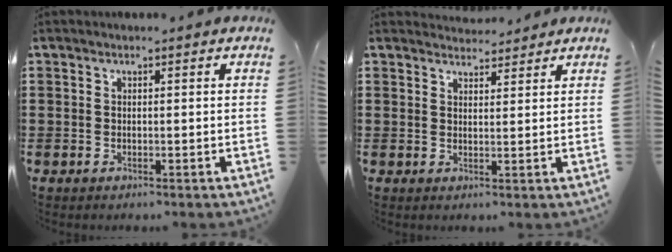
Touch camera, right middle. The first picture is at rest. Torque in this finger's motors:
{"motor_torque": [0.03, 0.02, -0.05, -0.02]}